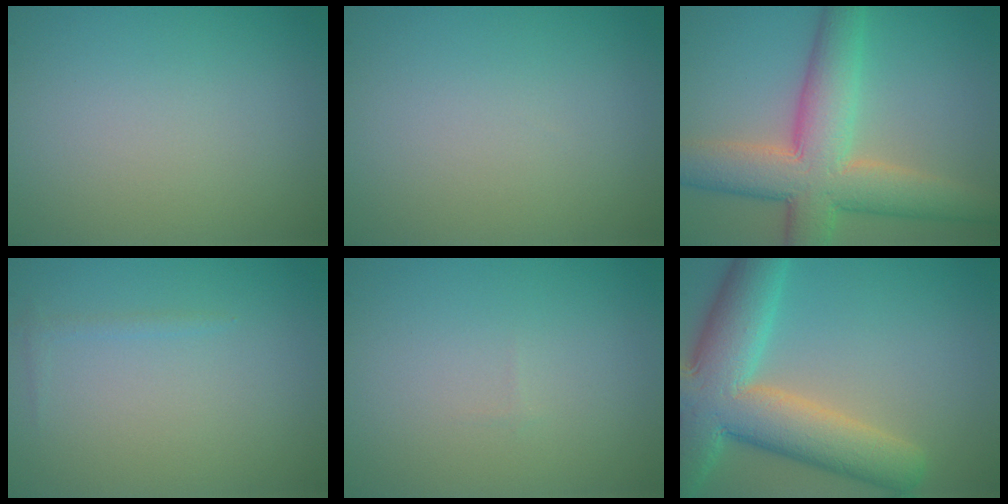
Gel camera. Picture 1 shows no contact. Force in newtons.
{"total": 0.0}
{"total": 9.0, "press": 8.9, "slide": 0.7}
{"total": 0.6, "press": 0.6, "slide": 0.1}
{"total": 0.0}
{"total": 10.8, "press": 10.8, "slide": 0.9}